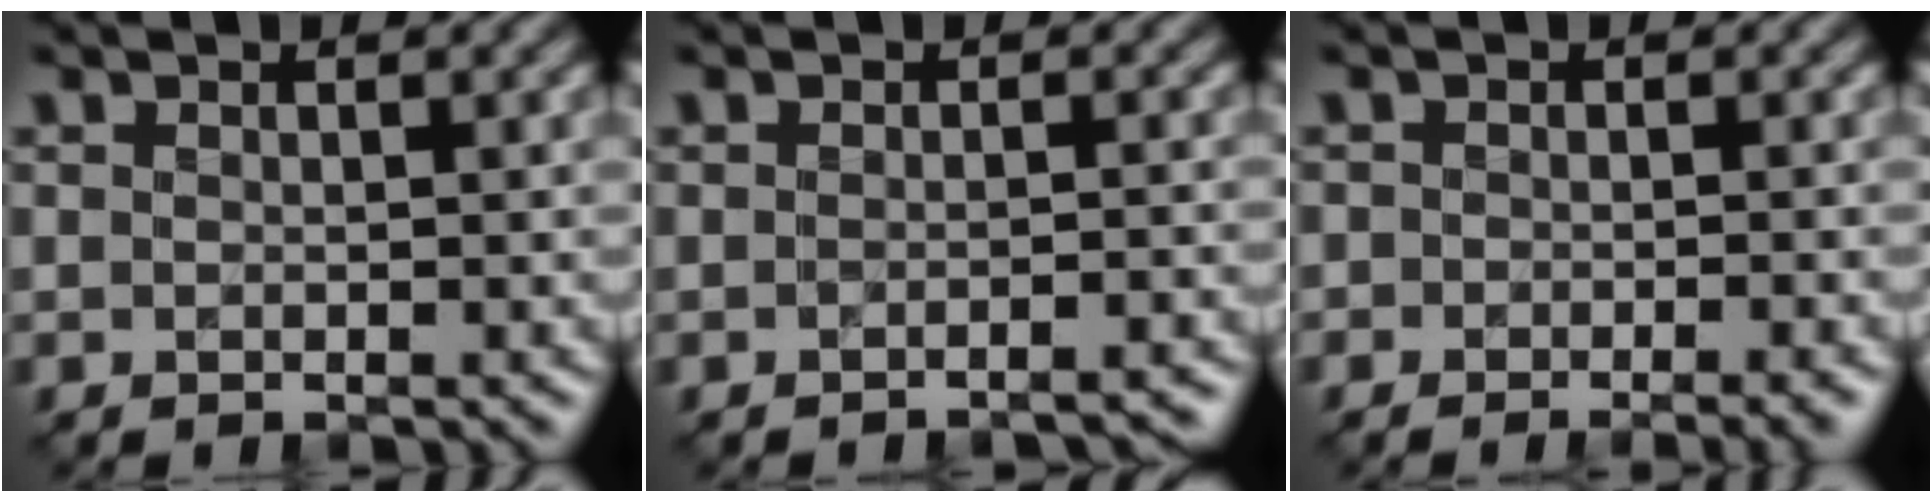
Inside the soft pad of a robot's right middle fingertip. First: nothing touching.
{"total": 2.5, "force": [-2.4, 0.0, 0.4], "torque": [0.000, 0.007, -0.026]}
{"total": 2.4, "force": [-1.8, 0.7, 1.4], "torque": [-0.008, 0.007, -0.024]}